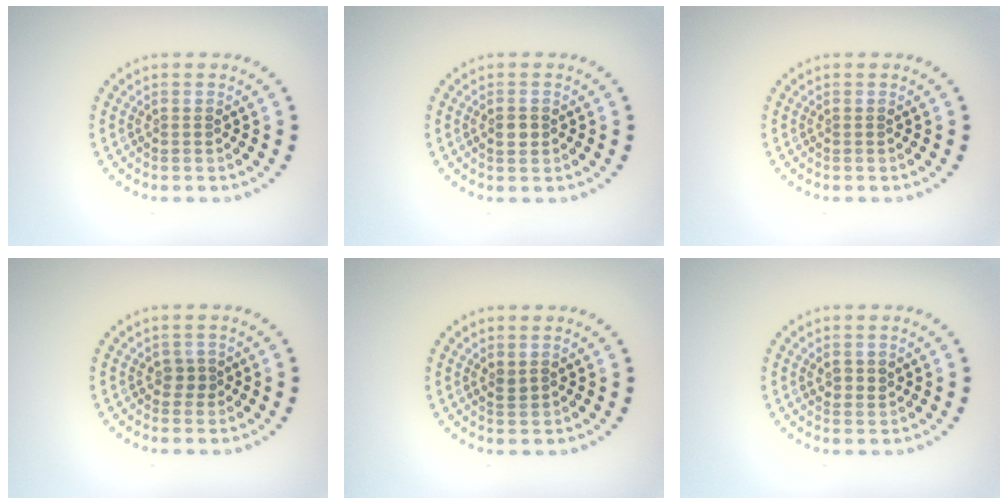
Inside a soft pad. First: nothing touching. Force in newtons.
{"total": 1.2, "press": 1.1, "slide": 0.4}
{"total": 0.0}
{"total": 1.1, "press": 0.8, "slide": 0.7}
{"total": 0.8, "press": 0.7, "slide": 0.4}
{"total": 1.4, "press": 1.2, "slide": 0.7}